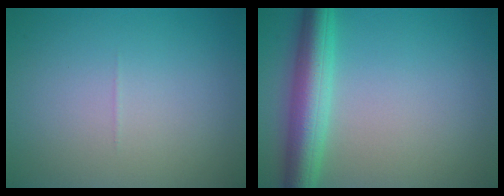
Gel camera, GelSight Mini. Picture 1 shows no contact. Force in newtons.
{"total": 5.7, "press": 5.7, "slide": 0.3}